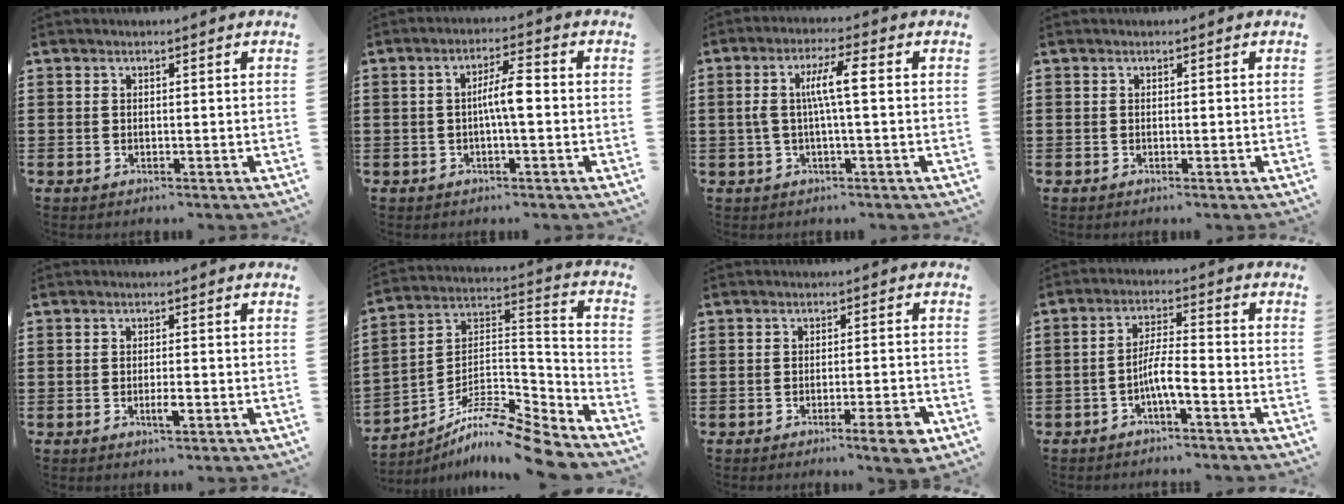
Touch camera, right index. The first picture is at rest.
{"total": 4.7, "force": [-0.4, 0.9, 4.6], "torque": [-0.090, 0.006, -0.013]}
{"total": 6.0, "force": [0.2, 0.9, 5.9], "torque": [-0.119, 0.003, -0.005]}
{"total": 0.0}
{"total": 2.5, "force": [-1.0, 0.5, 2.3], "torque": [-0.046, -0.003, -0.019]}
{"total": 9.8, "force": [-8.8, 1.0, 4.3], "torque": [-0.083, 0.009, -0.181]}
{"total": 4.7, "force": [-2.7, 0.4, 3.8], "torque": [-0.058, -0.006, -0.042]}
{"total": 4.8, "force": [-2.5, 0.8, 4.0], "torque": [-0.085, 0.002, -0.051]}